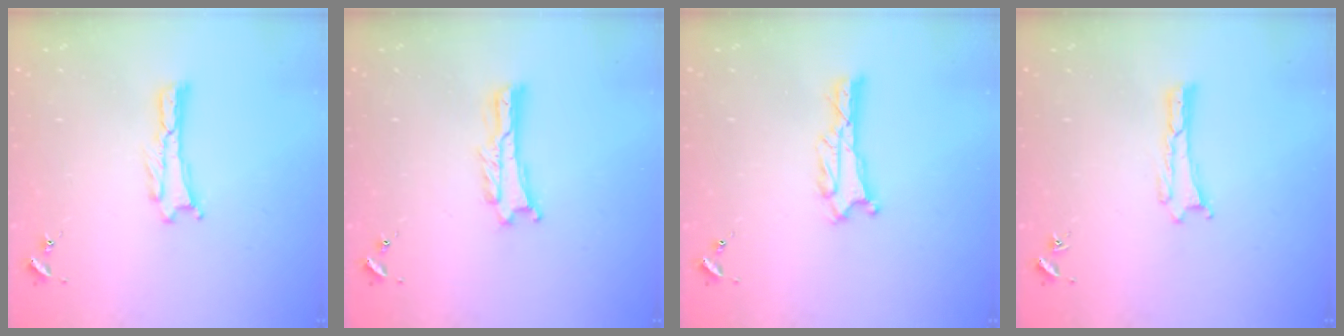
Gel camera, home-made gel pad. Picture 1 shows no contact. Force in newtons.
{"total": 0.8, "press": 0.8, "slide": 0.2}
{"total": 0.7, "press": 0.7, "slide": 0.1}
{"total": 0.0}